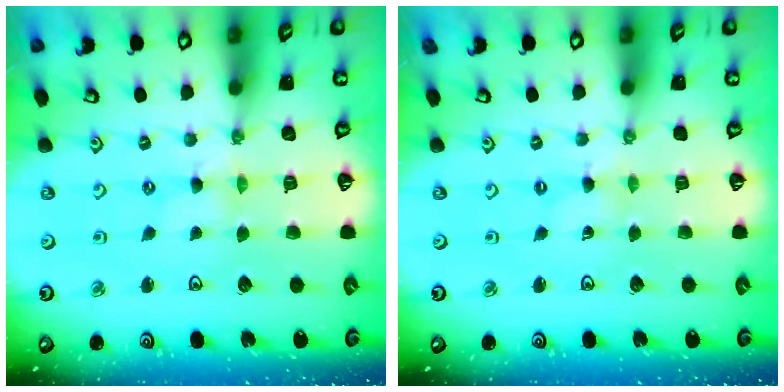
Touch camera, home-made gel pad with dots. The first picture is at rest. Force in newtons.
{"total": 0.0}